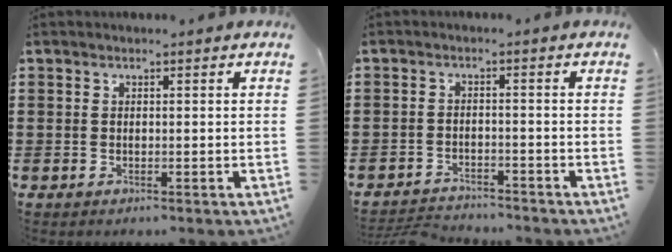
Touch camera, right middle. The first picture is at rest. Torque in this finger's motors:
{"motor_torque": [0.02, -0.01, 0.01, 0.04]}